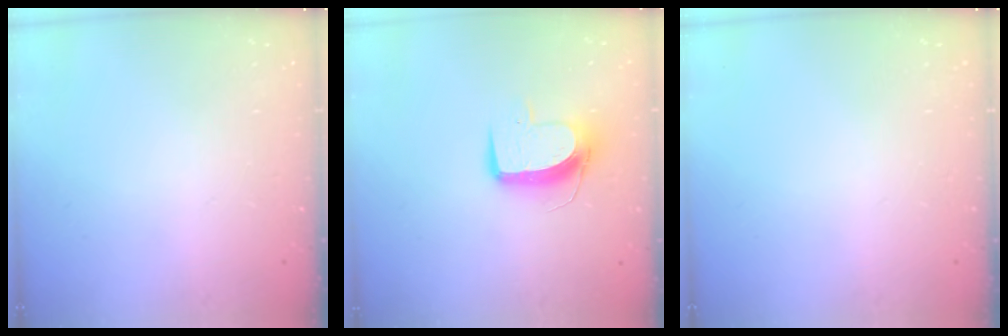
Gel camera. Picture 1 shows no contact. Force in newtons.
{"total": 9.5, "press": 9.5, "slide": 0.9}
{"total": 0.0}